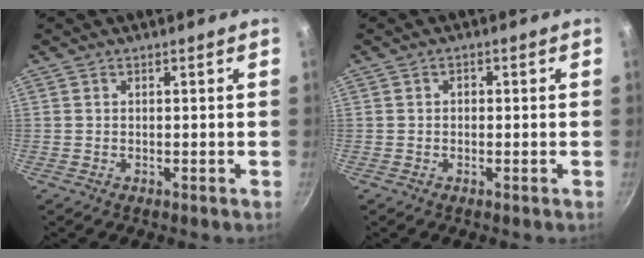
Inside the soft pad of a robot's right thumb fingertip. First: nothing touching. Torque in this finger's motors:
{"motor_torque": [-0.39, 0.18, -0.17, 0.02, 0.06]}